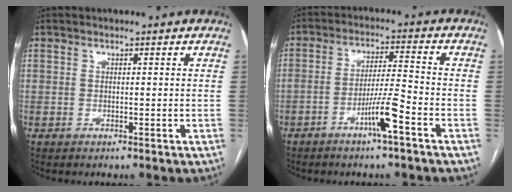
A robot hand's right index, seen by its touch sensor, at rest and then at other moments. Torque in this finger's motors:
{"motor_torque": [1.02, 0.06, 0.55, 0.13]}